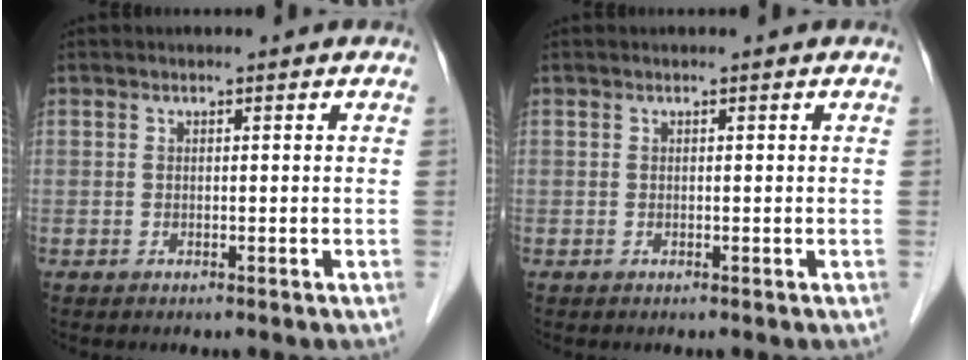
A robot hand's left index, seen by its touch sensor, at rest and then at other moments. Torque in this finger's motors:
{"motor_torque": [-0.01, 0.01, 0.01, 0.00]}